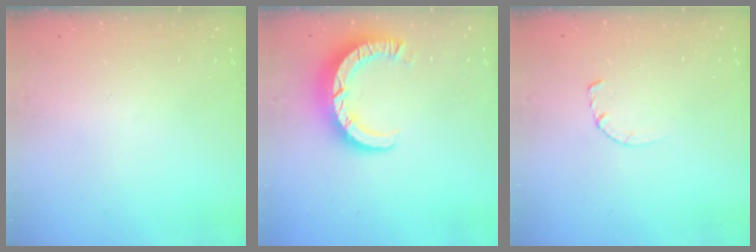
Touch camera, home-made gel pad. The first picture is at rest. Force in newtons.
{"total": 9.0, "press": 9.0, "slide": 1.0}
{"total": 2.8, "press": 2.8, "slide": 0.4}